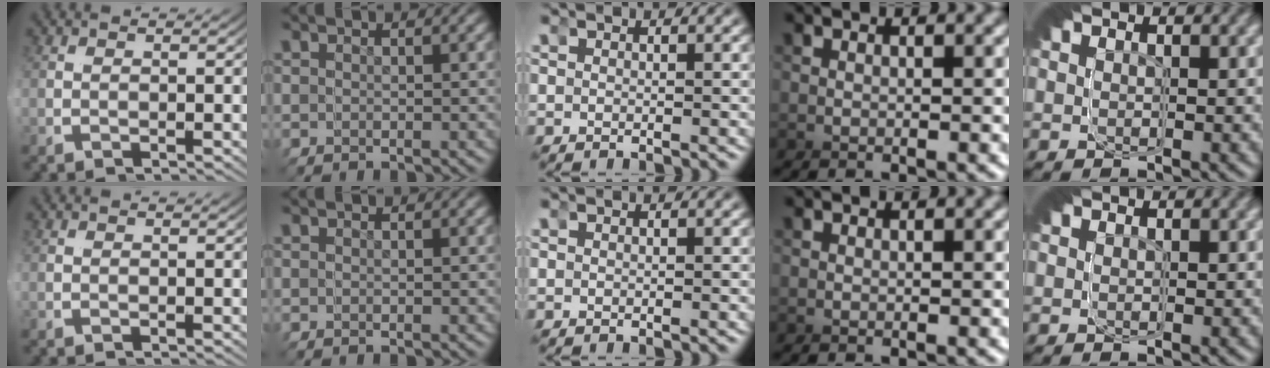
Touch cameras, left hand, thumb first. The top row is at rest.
{}